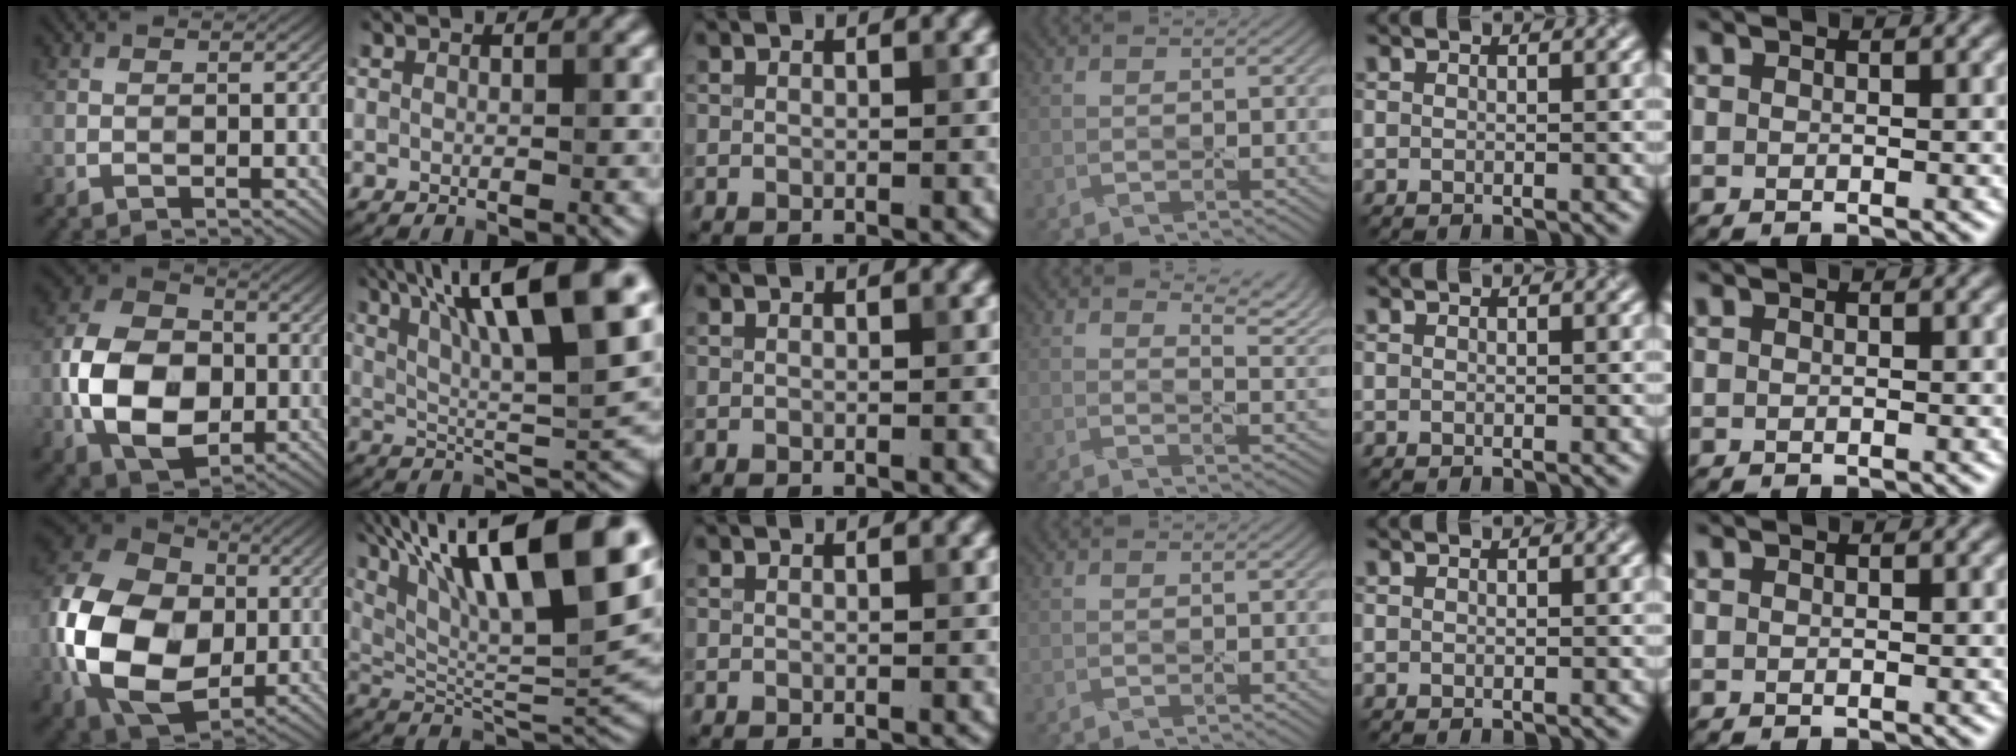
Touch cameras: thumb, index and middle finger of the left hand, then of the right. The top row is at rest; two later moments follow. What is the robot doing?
{"motion": "peel", "object": "plastic wrap"}